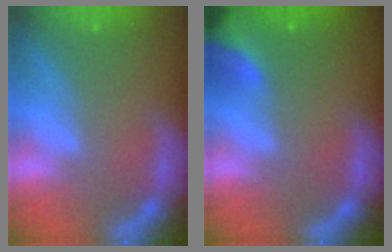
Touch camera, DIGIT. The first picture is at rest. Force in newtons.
{"total": 7.4}